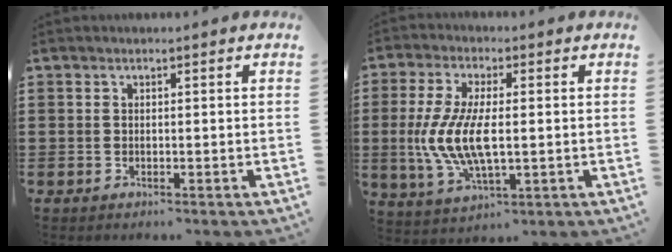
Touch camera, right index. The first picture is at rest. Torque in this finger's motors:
{"motor_torque": [1.57, -0.57, 1.05, 0.21]}